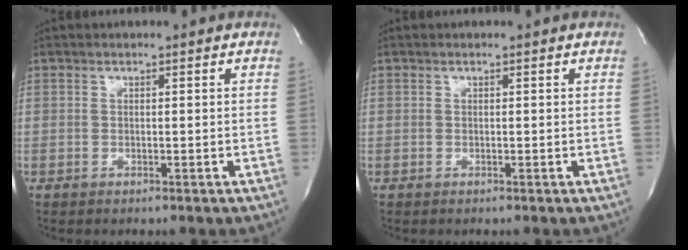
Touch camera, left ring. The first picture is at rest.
{"total": 0.0}